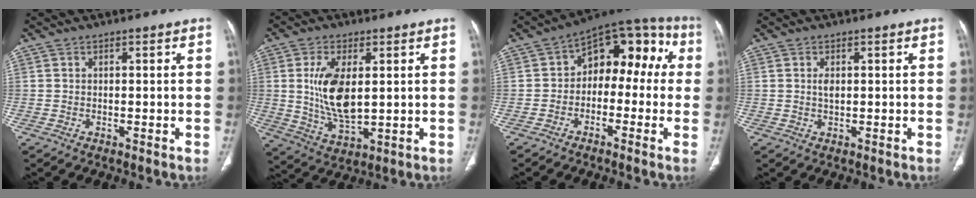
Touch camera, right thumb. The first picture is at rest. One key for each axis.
{"total": 11.6, "fx": 1.8, "fy": 5.6, "fz": 10.0, "tx": -0.192, "ty": -0.019, "tz": 0.044}
{"total": 13.6, "fx": 0.4, "fy": 8.7, "fz": 10.4, "tx": -0.082, "ty": 0.059, "tz": -0.011}
{"total": 1.8, "fx": 0.4, "fy": 0.9, "fz": 1.5, "tx": -0.027, "ty": -0.002, "tz": 0.009}